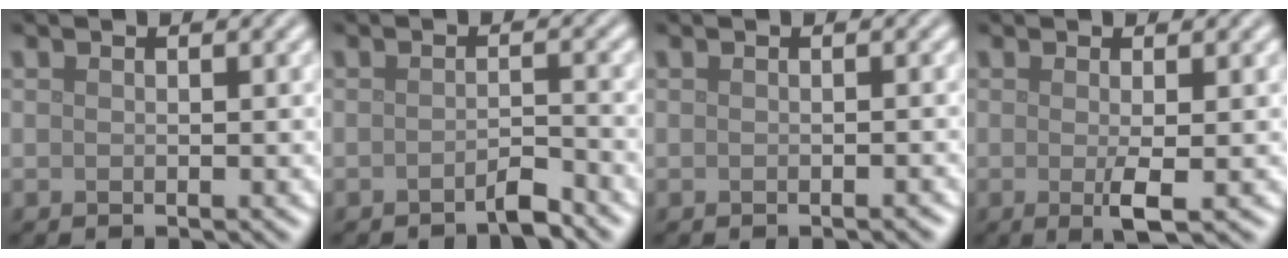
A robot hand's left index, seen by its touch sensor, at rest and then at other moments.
{"total": 1.7, "force": [-1.4, 0.2, 1.0], "torque": [-0.015, 0.003, -0.027]}
{"total": 0.5, "force": [-0.4, 0.1, 0.3], "torque": [-0.003, 0.001, -0.004]}
{"total": 2.3, "force": [-0.3, 0.3, 2.3], "torque": [-0.042, -0.008, -0.004]}